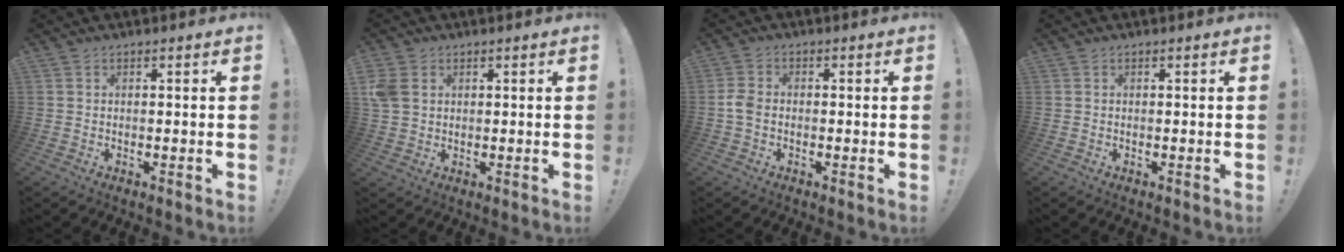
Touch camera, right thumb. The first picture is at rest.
{"total": 6.1, "force": [1.7, 4.7, 3.6], "torque": [-0.081, 0.005, 0.037]}
{"total": 3.9, "force": [-1.1, 2.6, 2.8], "torque": [-0.063, 0.010, -0.019]}
{"total": 0.0}